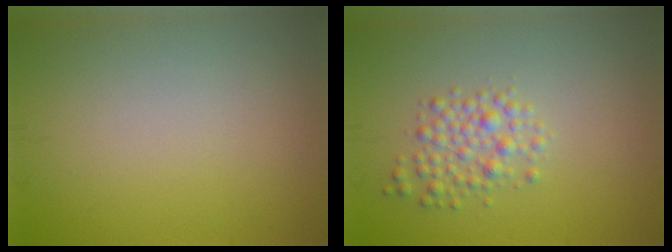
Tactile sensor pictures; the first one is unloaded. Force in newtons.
{"total": 2.6, "press": 2.6, "slide": 0.1}